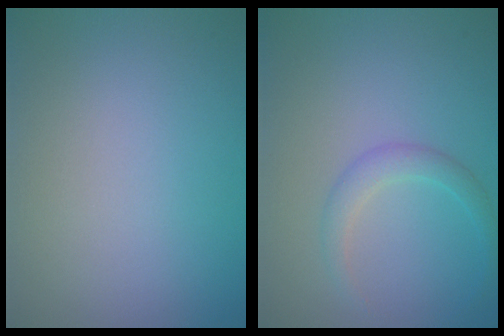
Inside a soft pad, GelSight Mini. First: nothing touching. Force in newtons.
{"total": 1.8, "press": 1.8, "slide": 0.1}